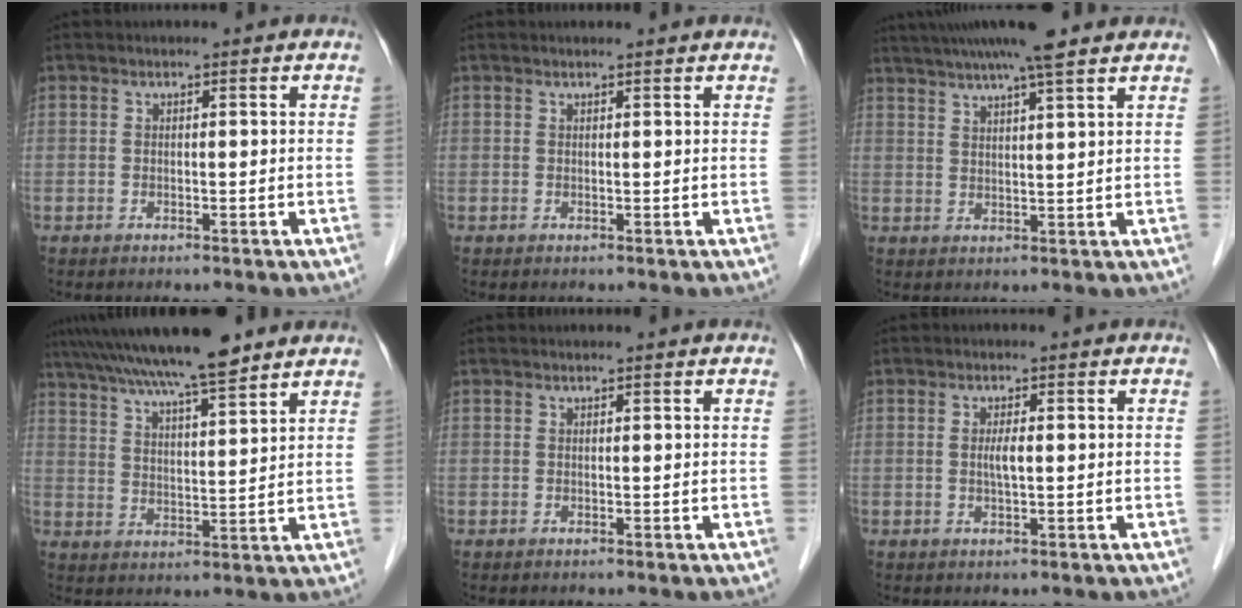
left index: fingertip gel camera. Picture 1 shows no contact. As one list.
[{"total": 2.0, "force": [1.9, 0.1, 0.6], "torque": [-0.011, 0.010, 0.021]}, {"total": 11.3, "force": [9.1, 0.0, 6.7], "torque": [-0.115, 0.030, 0.129]}, {"total": 15.7, "force": [13.2, 1.1, 8.4], "torque": [-0.148, 0.030, 0.212]}, {"total": 0.6, "force": [0.6, 0.0, 0.2], "torque": [-0.005, 0.002, 0.007]}, {"total": 1.9, "force": [0.0, 0.2, 1.9], "torque": [-0.039, -0.003, -0.001]}]